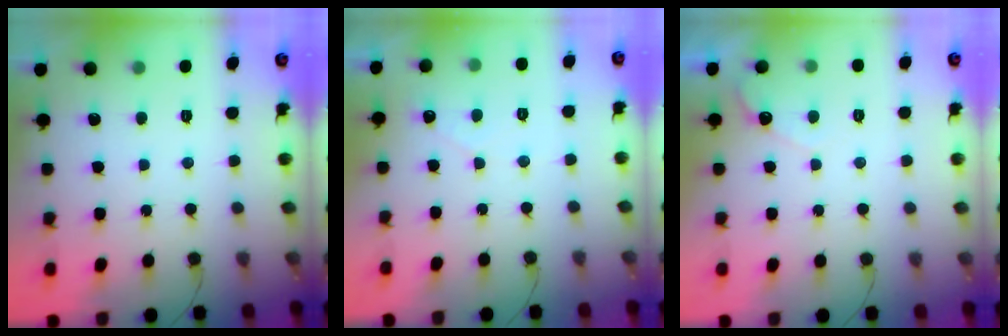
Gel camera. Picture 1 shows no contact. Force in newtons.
{"total": 1.6, "press": 1.6, "slide": 0.2}
{"total": 3.8, "press": 3.7, "slide": 0.3}